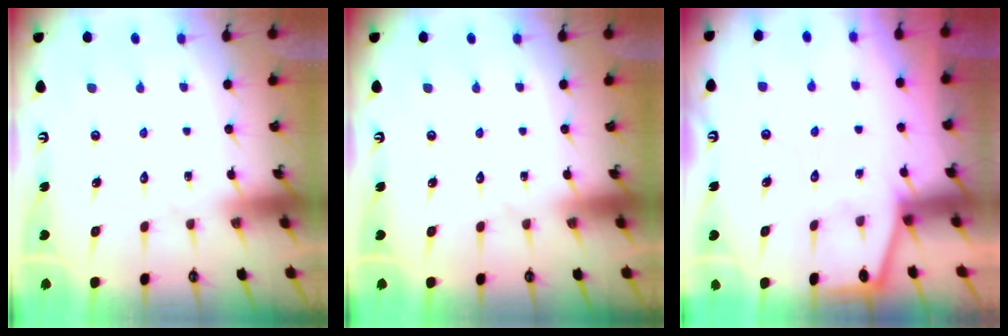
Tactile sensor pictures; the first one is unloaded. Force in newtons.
{"total": 0.0}
{"total": 1.8, "press": 1.8, "slide": 0.1}